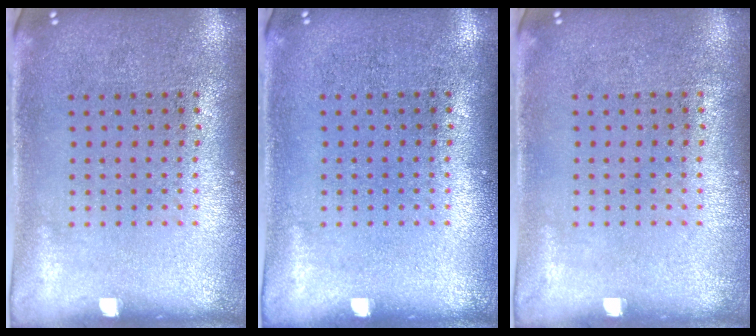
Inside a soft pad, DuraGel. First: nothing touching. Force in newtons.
{"total": 0.0}
{"total": 0.0}